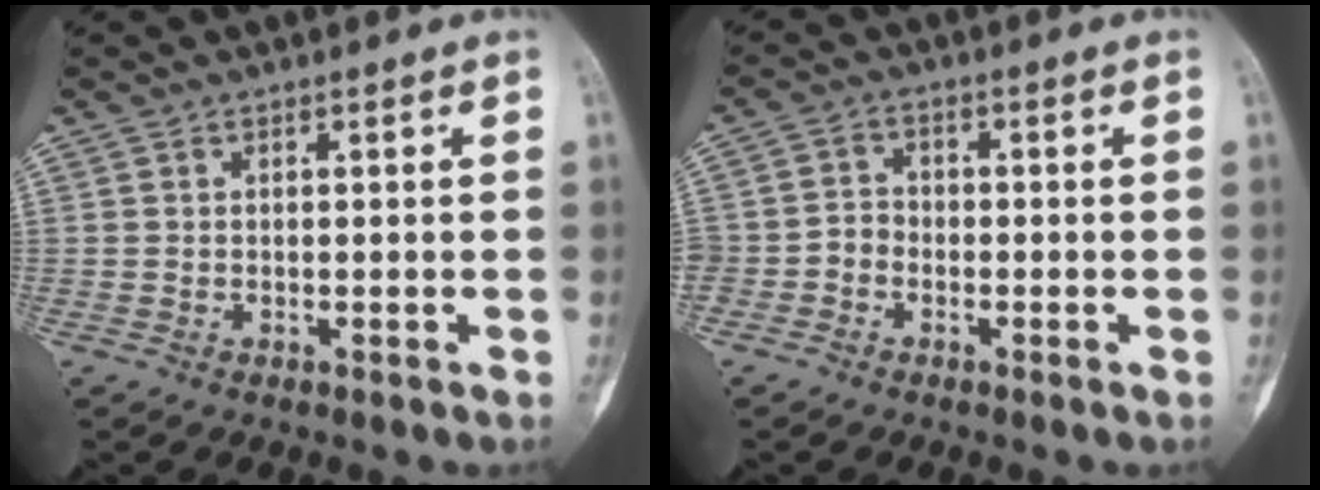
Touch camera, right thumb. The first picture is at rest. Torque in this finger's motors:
{"motor_torque": [0.60, 0.59, 0.65, -0.62, 0.30]}